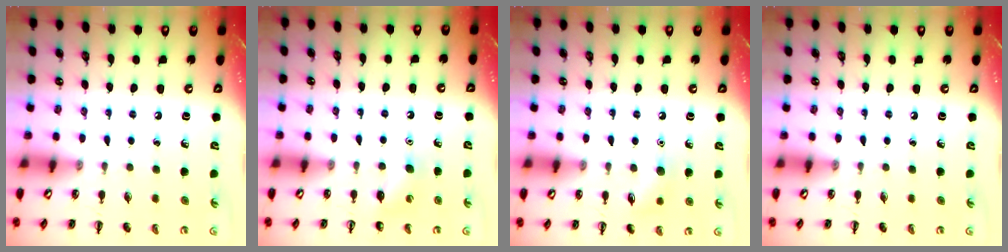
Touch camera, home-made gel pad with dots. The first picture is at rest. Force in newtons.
{"total": 4.6, "press": 4.4, "slide": 1.3}
{"total": 7.1, "press": 6.8, "slide": 1.9}
{"total": 0.0}